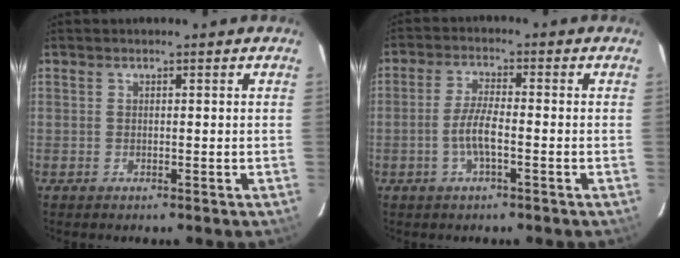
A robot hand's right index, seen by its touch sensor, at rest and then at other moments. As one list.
[{"total": 5.0, "force": [-1.7, 1.0, 4.6], "torque": [-0.096, 0.004, -0.034]}]